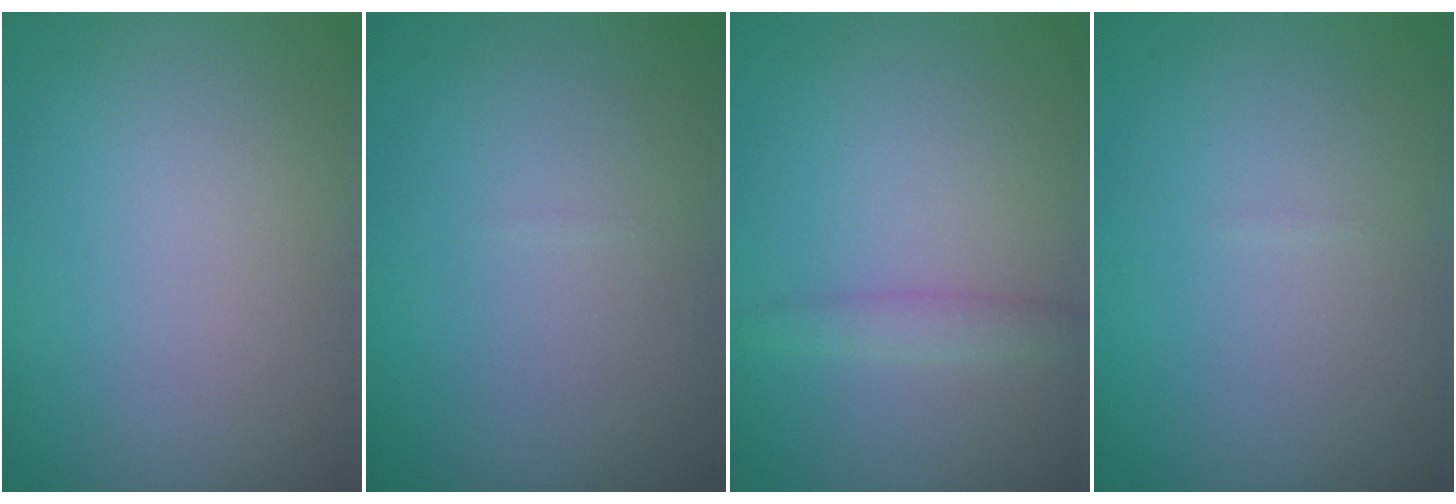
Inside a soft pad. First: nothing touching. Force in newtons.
{"total": 0.0}
{"total": 1.4, "press": 1.4, "slide": 0.0}
{"total": 0.0}